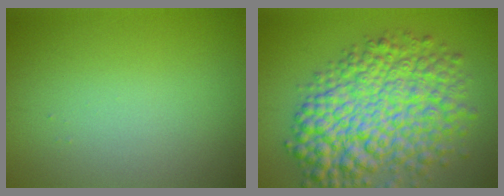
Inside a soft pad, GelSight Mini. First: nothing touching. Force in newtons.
{"total": 10.8, "press": 10.8, "slide": 0.2}